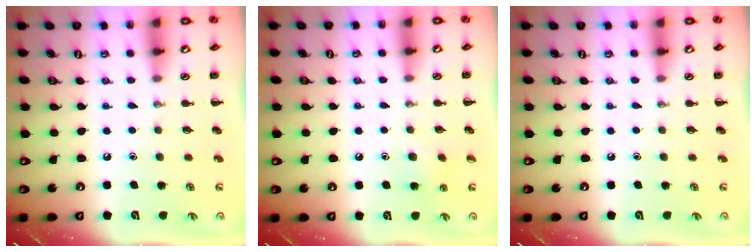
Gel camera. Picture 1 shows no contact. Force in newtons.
{"total": 5.7, "press": 5.5, "slide": 1.8}
{"total": 0.0}